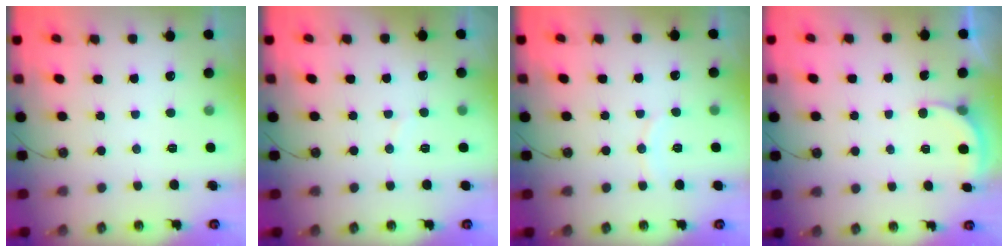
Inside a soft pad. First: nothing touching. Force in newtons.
{"total": 2.6, "press": 2.6, "slide": 0.3}
{"total": 3.9, "press": 3.9, "slide": 0.5}
{"total": 2.9, "press": 2.9, "slide": 0.3}